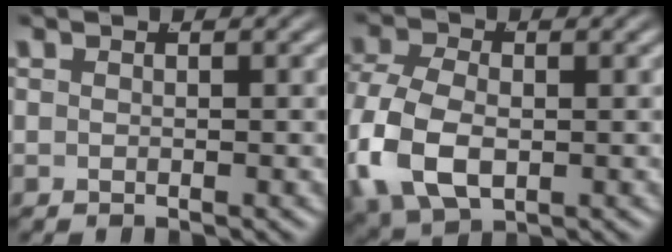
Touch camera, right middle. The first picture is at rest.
{"total": 7.1, "force": [-1.3, 5.1, 4.7], "torque": [-0.144, -0.036, 0.003]}